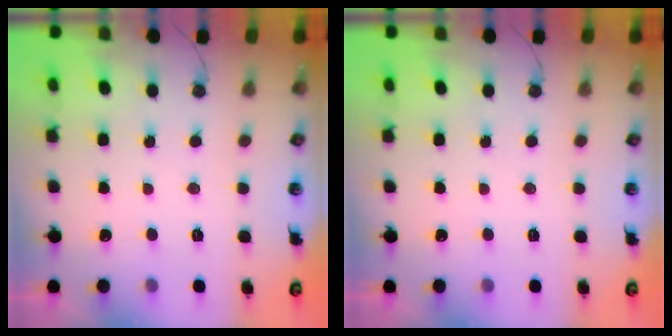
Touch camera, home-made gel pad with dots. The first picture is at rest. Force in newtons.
{"total": 0.0}